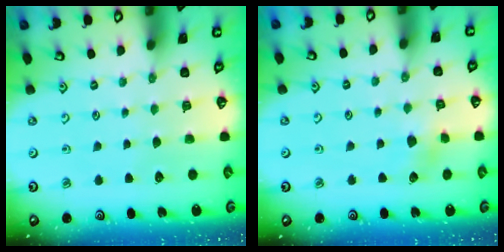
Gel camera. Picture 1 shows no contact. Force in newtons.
{"total": 4.4, "press": 4.4, "slide": 0.3}